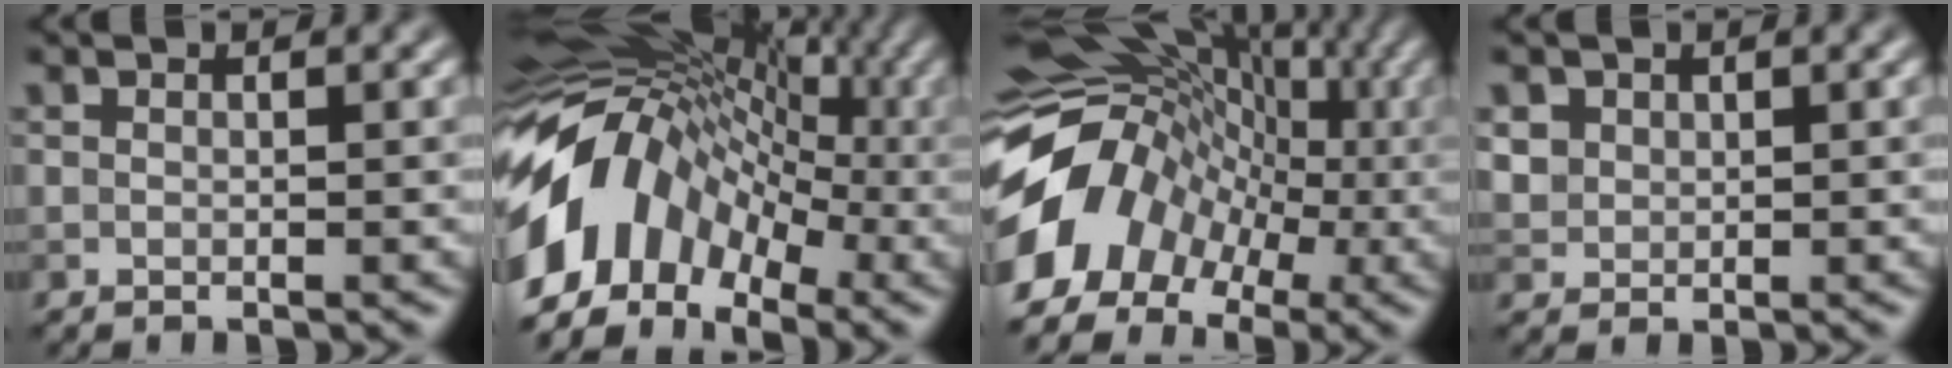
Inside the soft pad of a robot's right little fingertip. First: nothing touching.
{"total": 11.7, "force": [-2.3, 8.5, 7.7], "torque": [-0.146, 0.020, -0.056]}
{"total": 11.3, "force": [-2.4, 8.9, 6.4], "torque": [-0.121, 0.001, -0.051]}
{"total": 1.5, "force": [0.6, 1.4, 0.3], "torque": [-0.007, -0.008, 0.023]}